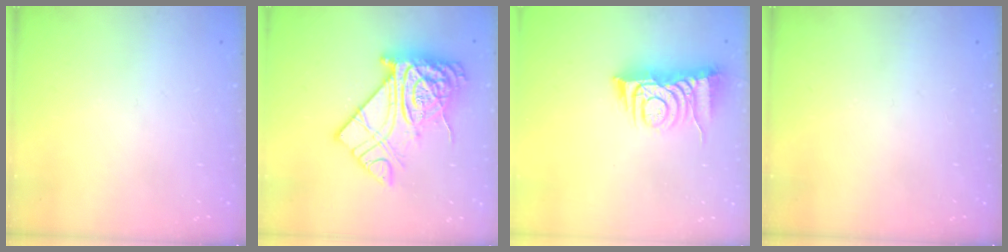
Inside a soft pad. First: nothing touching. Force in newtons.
{"total": 22.9, "press": 22.8, "slide": 2.0}
{"total": 8.4, "press": 8.4, "slide": 0.8}
{"total": 0.0}